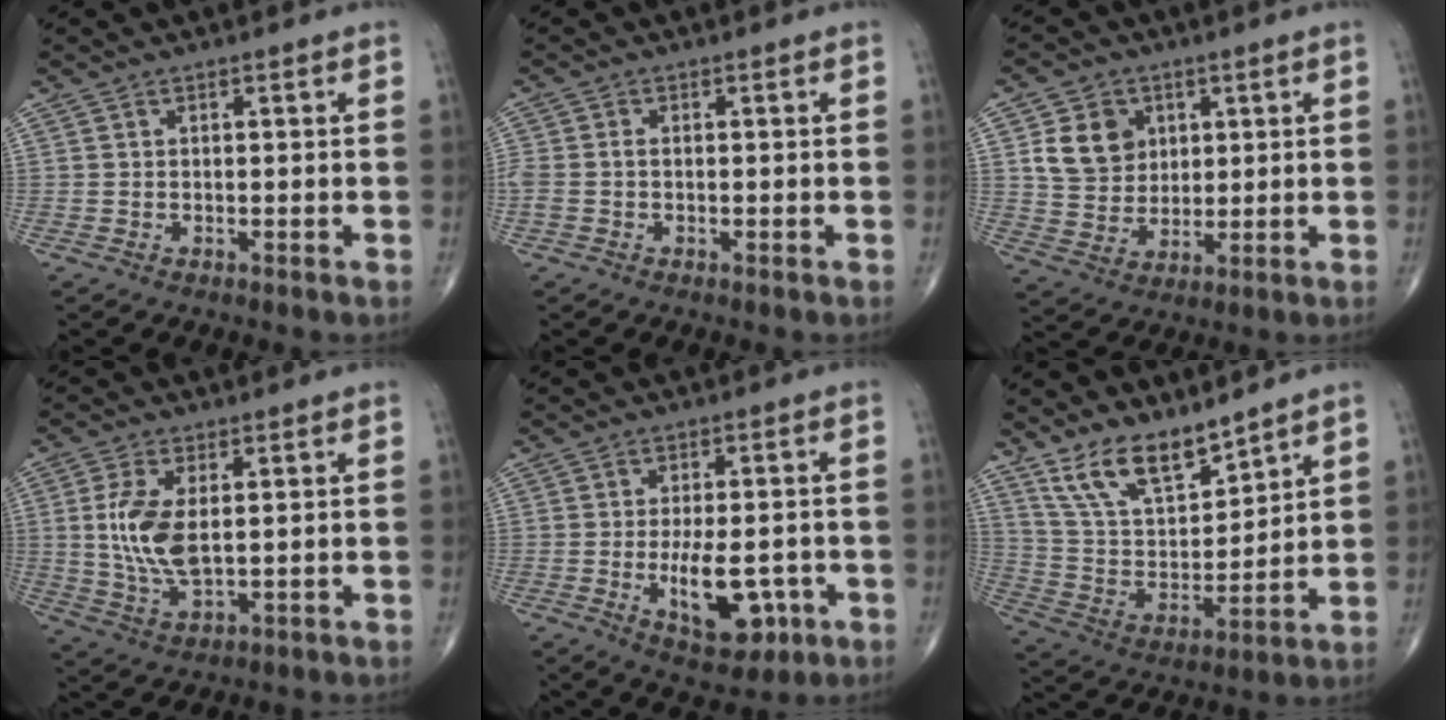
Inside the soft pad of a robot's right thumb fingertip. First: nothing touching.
{"total": 2.5, "force": [-0.3, 1.7, 1.9], "torque": [-0.056, 0.006, -0.006]}
{"total": 9.5, "force": [3.1, 7.8, 4.4], "torque": [-0.048, -0.012, 0.064]}
{"total": 9.5, "force": [1.2, 4.4, 8.4], "torque": [-0.179, -0.015, 0.032]}
{"total": 10.3, "force": [-2.7, 4.8, 8.7], "torque": [-0.120, -0.005, -0.029]}
{"total": 12.7, "force": [9.9, 4.8, 6.3], "torque": [-0.096, -0.062, 0.202]}